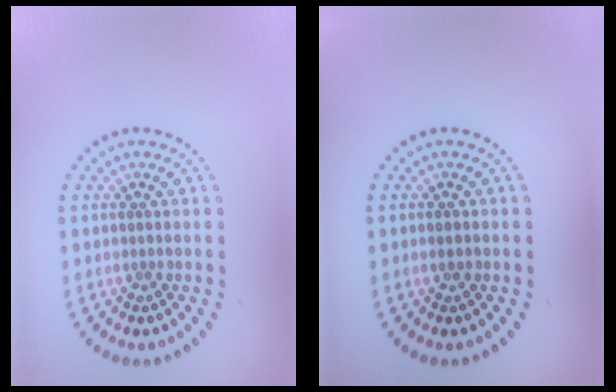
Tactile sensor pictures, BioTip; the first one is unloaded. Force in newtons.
{"total": 0.7, "press": 0.7, "slide": 0.1}